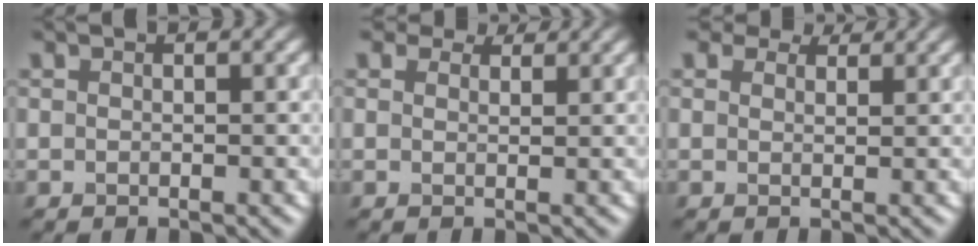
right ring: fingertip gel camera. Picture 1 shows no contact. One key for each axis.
{"total": 2.8, "fx": 2.3, "fy": 1.2, "fz": 0.9, "tx": -0.017, "ty": -0.005, "tz": 0.031}
{"total": 3.2, "fx": 2.7, "fy": 1.4, "fz": 1.0, "tx": -0.022, "ty": -0.006, "tz": 0.040}